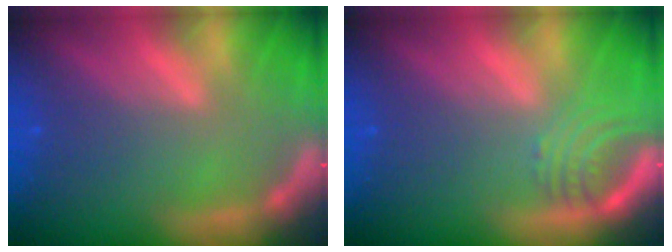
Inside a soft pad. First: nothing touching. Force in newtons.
{"total": 3.5}